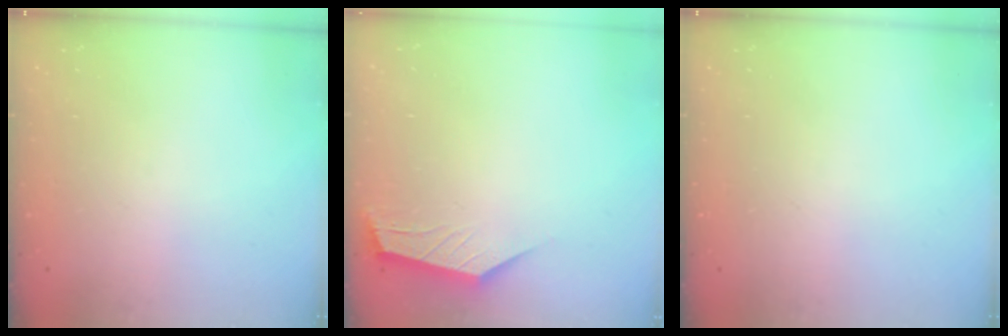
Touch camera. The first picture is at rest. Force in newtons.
{"total": 2.5, "press": 2.4, "slide": 0.3}
{"total": 0.0}